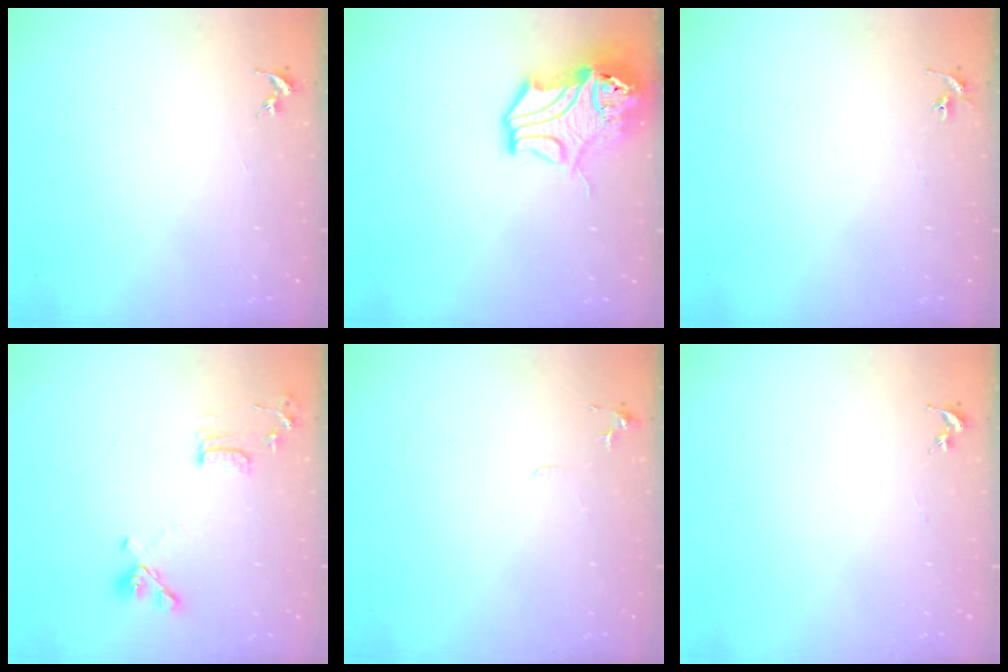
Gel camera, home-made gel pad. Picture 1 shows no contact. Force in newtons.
{"total": 14.2, "press": 14.1, "slide": 1.9}
{"total": 2.9, "press": 2.9, "slide": 0.3}
{"total": 11.2, "press": 11.0, "slide": 2.0}
{"total": 5.7, "press": 5.6, "slide": 0.6}
{"total": 0.0}